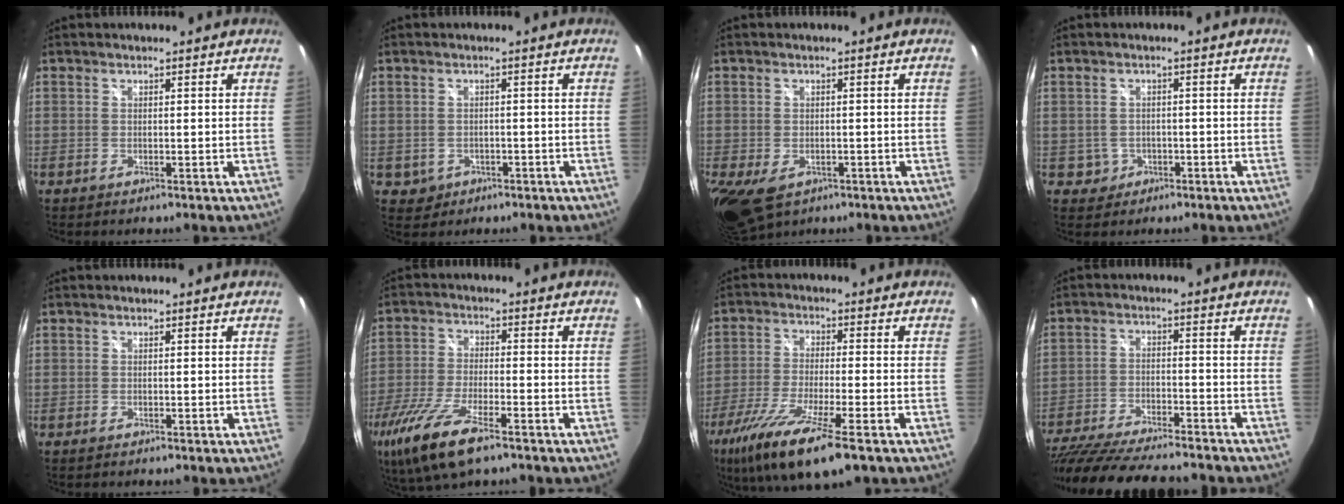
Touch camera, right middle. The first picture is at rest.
{"total": 3.1, "force": [-0.9, 2.8, 0.9], "torque": [-0.029, 0.001, -0.004]}
{"total": 10.2, "force": [-4.7, 6.5, 6.3], "torque": [-0.148, -0.041, -0.074]}
{"total": 2.7, "force": [-0.9, 2.5, 0.3], "torque": [-0.014, 0.005, -0.008]}
{"total": 0.0}
{"total": 13.8, "force": [-8.7, 3.6, 10.1], "torque": [-0.226, -0.041, -0.171]}
{"total": 15.7, "force": [-9.7, 2.6, 12.1], "torque": [-0.250, -0.057, -0.179]}
{"total": 23.1, "force": [-19.6, 5.0, 11.2], "torque": [-0.224, -0.050, -0.306]}